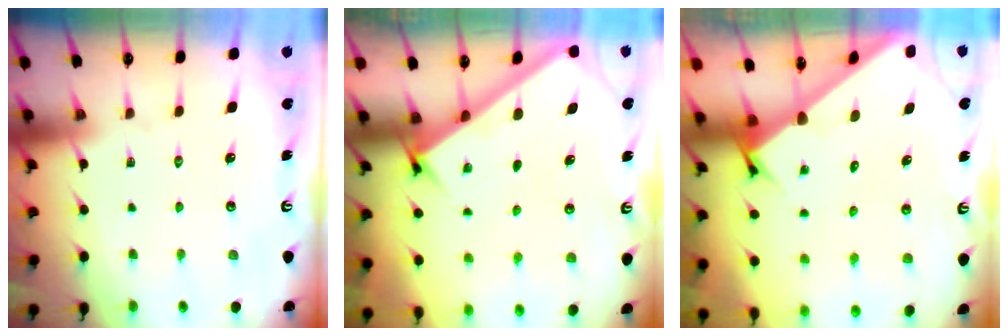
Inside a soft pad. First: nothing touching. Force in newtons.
{"total": 2.9, "press": 2.9, "slide": 0.2}
{"total": 2.4, "press": 2.4, "slide": 0.2}